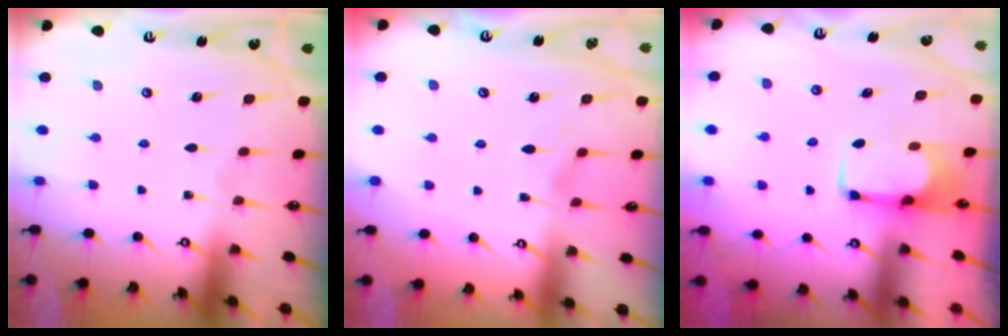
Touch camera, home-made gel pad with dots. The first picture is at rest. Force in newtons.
{"total": 2.9, "press": 2.7, "slide": 1.1}
{"total": 1.8, "press": 1.6, "slide": 0.7}